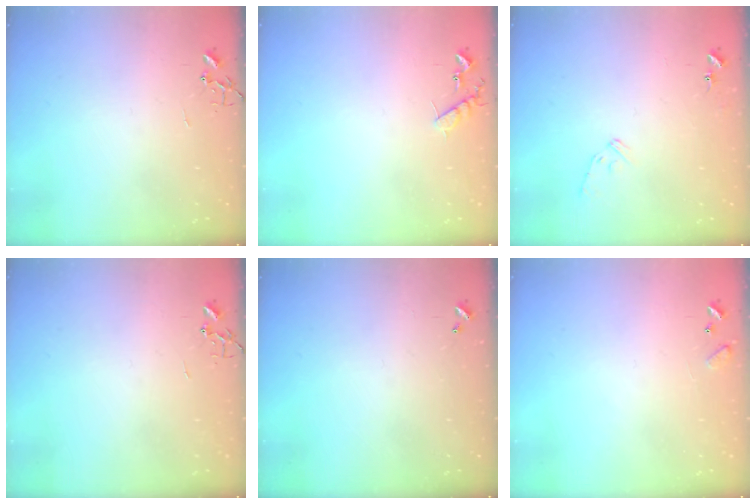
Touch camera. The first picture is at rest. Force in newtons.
{"total": 7.6, "press": 7.6, "slide": 0.4}
{"total": 8.2, "press": 8.2, "slide": 0.3}
{"total": 0.0}
{"total": 0.0}
{"total": 6.4, "press": 6.4, "slide": 0.5}